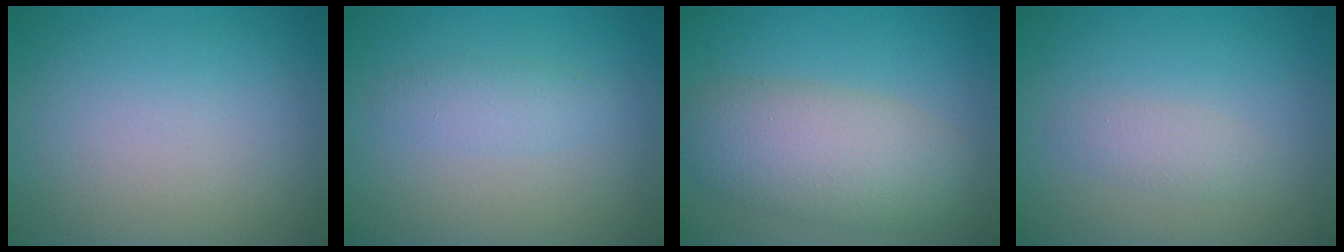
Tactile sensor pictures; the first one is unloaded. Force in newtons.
{"total": 1.6, "press": 1.6, "slide": 0.1}
{"total": 6.3, "press": 6.3, "slide": 0.5}
{"total": 1.4, "press": 1.4, "slide": 0.1}